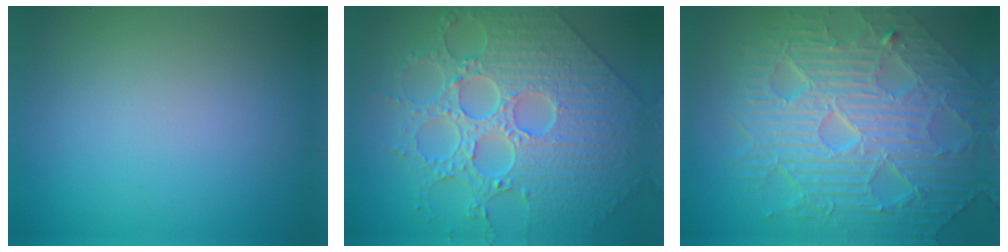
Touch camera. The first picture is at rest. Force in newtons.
{"total": 9.4, "press": 7.0, "slide": 6.2}
{"total": 11.3, "press": 7.5, "slide": 8.4}